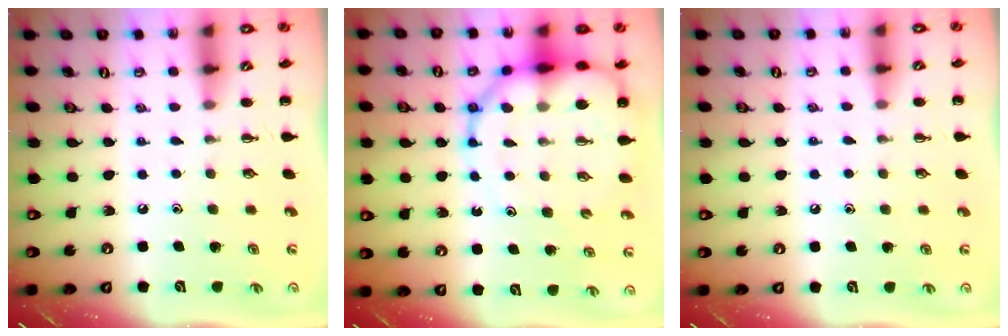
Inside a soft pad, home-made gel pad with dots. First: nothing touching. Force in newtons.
{"total": 13.3, "press": 12.8, "slide": 3.7}
{"total": 5.2, "press": 4.8, "slide": 1.9}